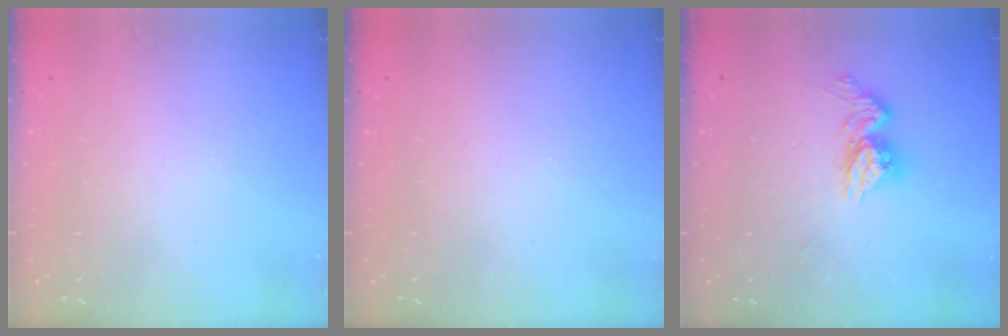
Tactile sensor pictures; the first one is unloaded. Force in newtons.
{"total": 0.0}
{"total": 10.7, "press": 10.6, "slide": 1.0}